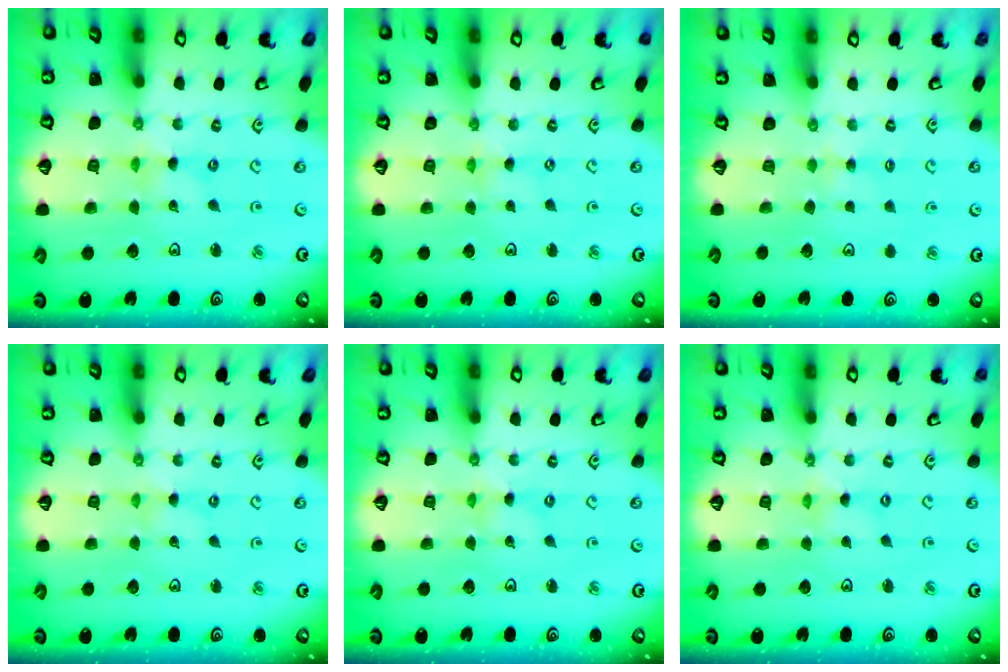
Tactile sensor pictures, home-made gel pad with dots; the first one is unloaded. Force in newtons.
{"total": 1.3, "press": 1.3, "slide": 0.3}
{"total": 3.4, "press": 3.4, "slide": 0.5}
{"total": 0.0}
{"total": 0.0}
{"total": 0.9, "press": 0.9, "slide": 0.2}